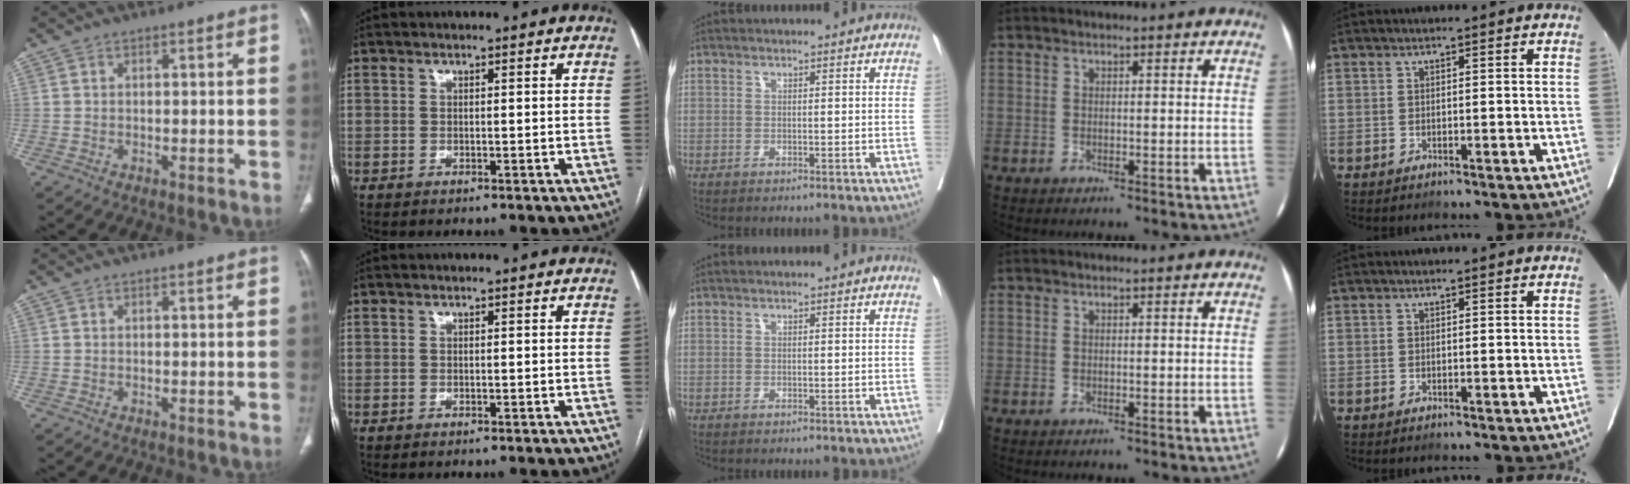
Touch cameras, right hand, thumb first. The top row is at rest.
{}